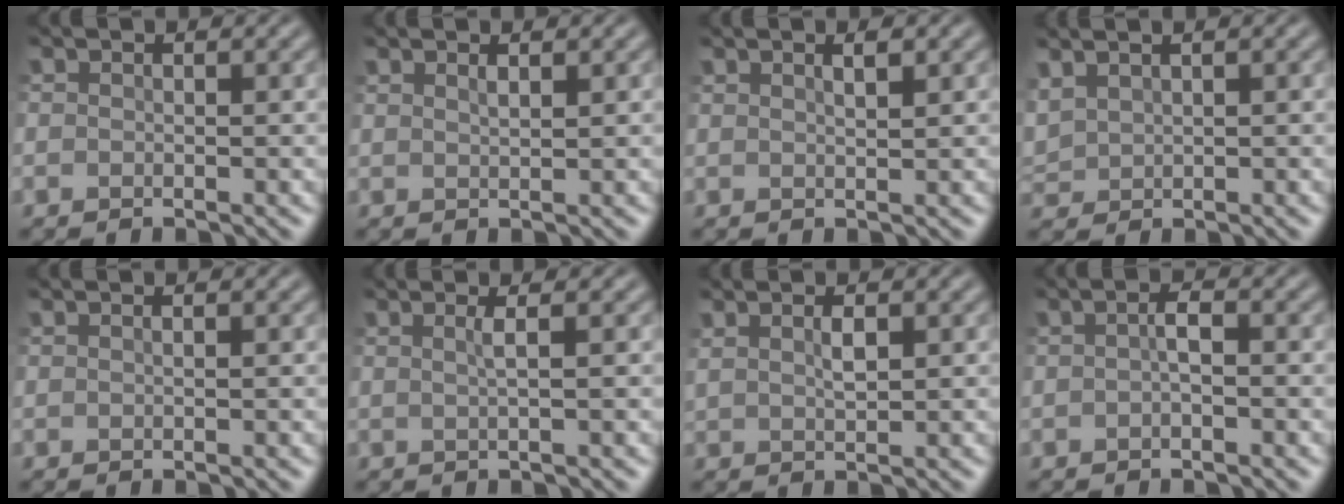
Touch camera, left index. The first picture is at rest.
{"total": 1.0, "force": [0.7, 0.2, 0.7], "torque": [-0.013, 0.001, 0.011]}
{"total": 1.4, "force": [0.8, 0.3, 1.1], "torque": [-0.017, 0.002, 0.013]}
{"total": 2.2, "force": [1.4, 1.2, 1.1], "torque": [-0.036, 0.008, 0.034]}
{"total": 0.5, "force": [0.3, 0.1, 0.4], "torque": [-0.009, -0.001, 0.001]}
{"total": 1.5, "force": [0.4, 0.4, 1.4], "torque": [-0.022, 0.001, 0.000]}
{"total": 1.6, "force": [0.7, 0.4, 1.4], "torque": [-0.031, -0.001, 0.017]}
{"total": 1.4, "force": [-0.2, 0.5, 1.3], "torque": [-0.031, 0.003, -0.007]}